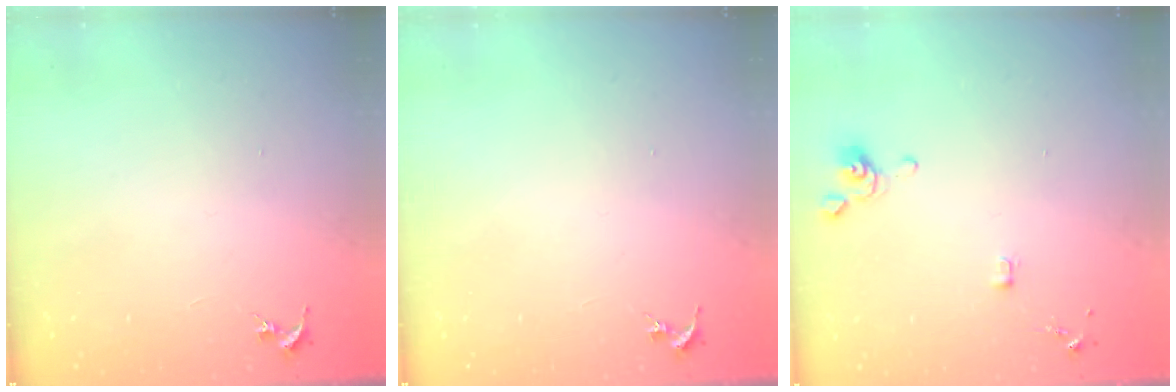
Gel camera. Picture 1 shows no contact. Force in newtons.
{"total": 0.0}
{"total": 3.6, "press": 3.5, "slide": 0.7}